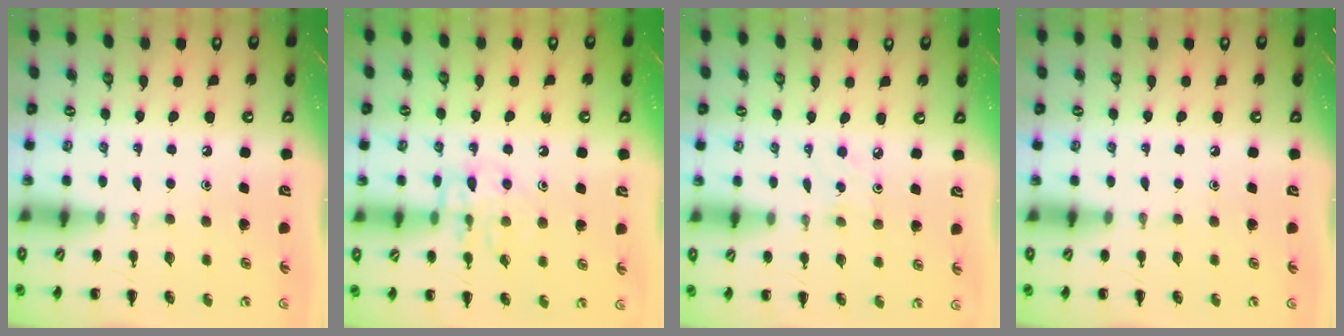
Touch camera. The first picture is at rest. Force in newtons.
{"total": 10.6, "press": 10.6, "slide": 0.5}
{"total": 2.1, "press": 2.0, "slide": 0.7}
{"total": 0.0}